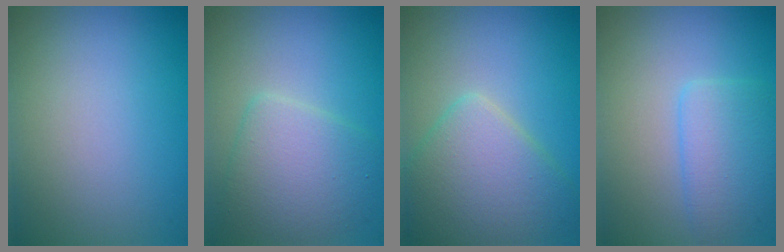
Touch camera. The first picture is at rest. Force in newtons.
{"total": 4.7, "press": 4.7, "slide": 0.2}
{"total": 6.3, "press": 6.3, "slide": 0.3}
{"total": 3.5, "press": 3.5, "slide": 0.1}